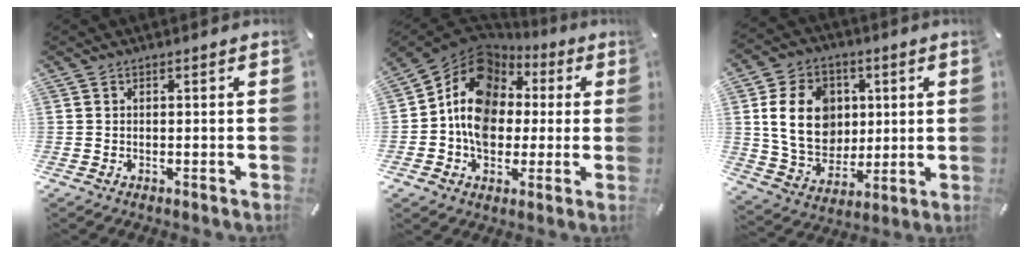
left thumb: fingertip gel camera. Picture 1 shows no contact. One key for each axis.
{"total": 13.7, "fx": 0.7, "fy": 11.6, "fz": 7.3, "tx": -0.141, "ty": -0.013, "tz": 0.011}
{"total": 16.5, "fx": 2.3, "fy": 13.5, "fz": 9.3, "tx": -0.180, "ty": 0.005, "tz": 0.044}